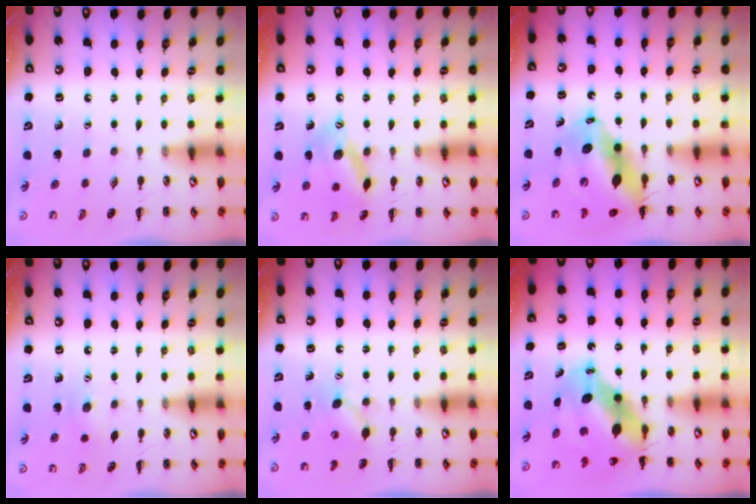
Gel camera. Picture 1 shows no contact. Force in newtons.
{"total": 13.6, "press": 13.3, "slide": 2.9}
{"total": 13.5, "press": 12.9, "slide": 3.7}
{"total": 6.8, "press": 6.6, "slide": 1.7}
{"total": 4.7, "press": 4.5, "slide": 1.4}
{"total": 8.3, "press": 8.0, "slide": 2.2}